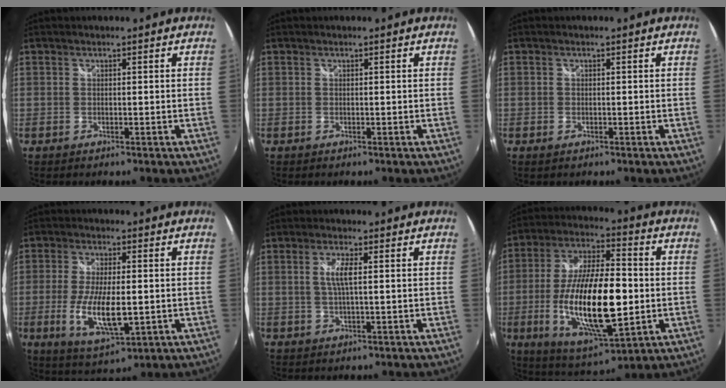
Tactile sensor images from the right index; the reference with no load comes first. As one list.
[{"total": 0.0}, {"total": 0.7, "force": [-0.4, 0.5, 0.3], "torque": [-0.006, -0.004, -0.008]}, {"total": 11.3, "force": [-2.2, 3.9, 10.3], "torque": [-0.206, -0.021, -0.034]}, {"total": 3.5, "force": [0.5, 0.4, 3.5], "torque": [-0.068, -0.001, 0.009]}, {"total": 22.8, "force": [-3.5, 8.2, 21.0], "torque": [-0.410, -0.022, -0.051]}]